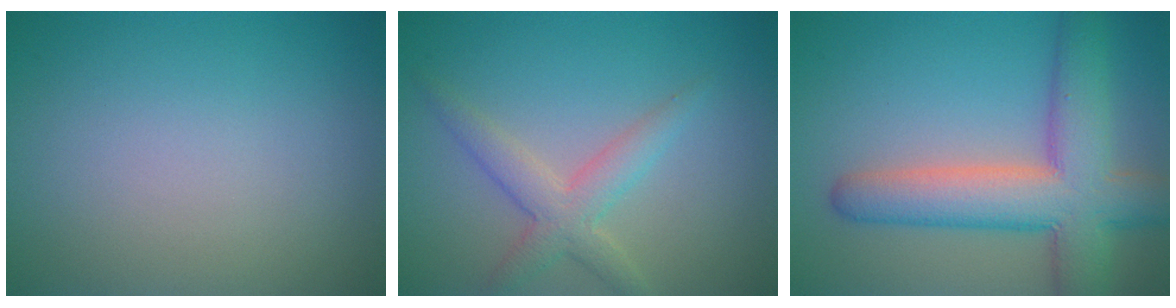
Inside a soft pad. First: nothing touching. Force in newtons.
{"total": 3.3, "press": 3.3, "slide": 0.1}
{"total": 8.7, "press": 8.7, "slide": 0.3}